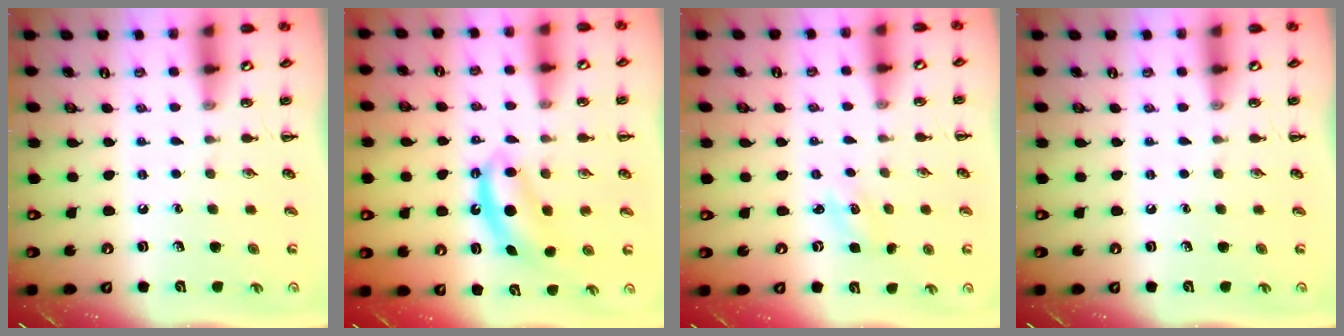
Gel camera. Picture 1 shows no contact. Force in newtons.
{"total": 6.1, "press": 6.1, "slide": 0.7}
{"total": 1.6, "press": 1.5, "slide": 0.5}
{"total": 0.0}